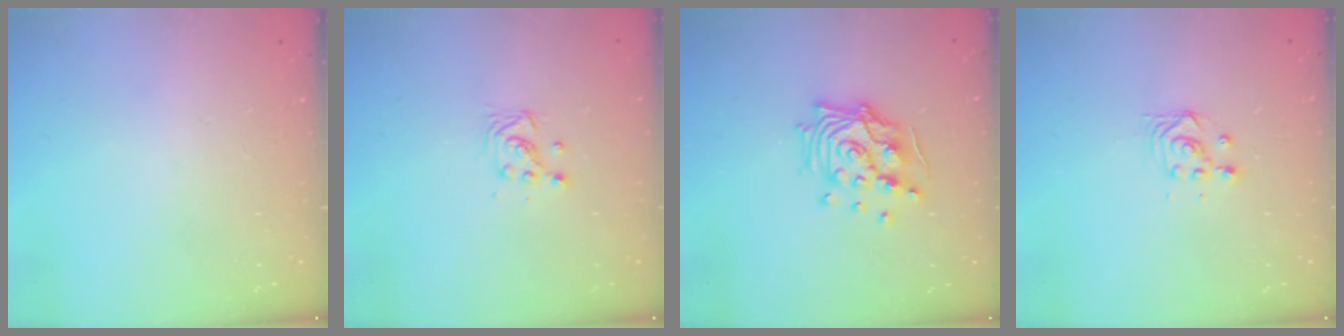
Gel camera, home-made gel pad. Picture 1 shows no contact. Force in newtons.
{"total": 3.8, "press": 3.8, "slide": 0.5}
{"total": 13.8, "press": 13.6, "slide": 2.0}
{"total": 3.3, "press": 3.3, "slide": 0.3}